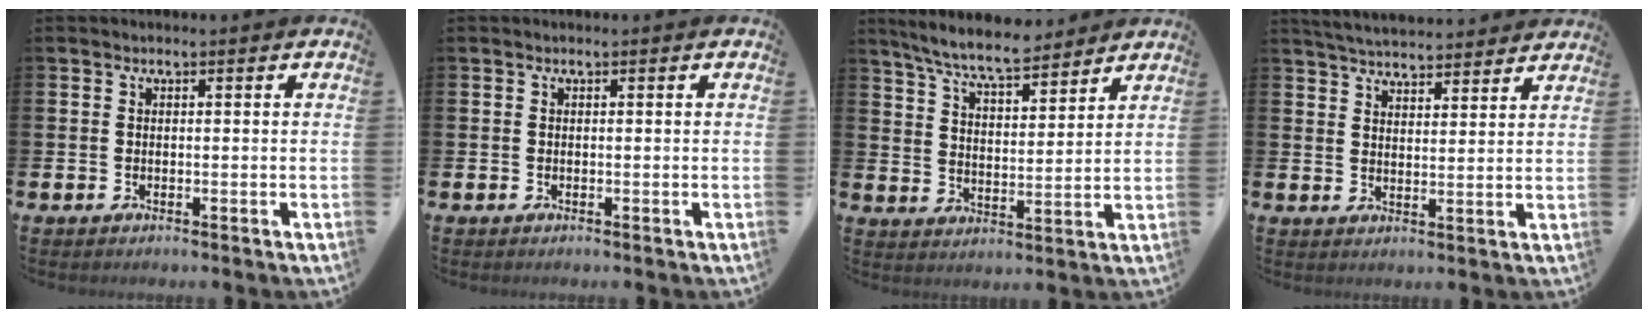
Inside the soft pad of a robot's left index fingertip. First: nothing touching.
{"total": 0.0}
{"total": 7.7, "force": [7.2, 1.0, 2.7], "torque": [-0.080, -0.033, 0.130]}
{"total": 5.0, "force": [4.9, 0.5, 0.3], "torque": [-0.019, -0.029, 0.089]}